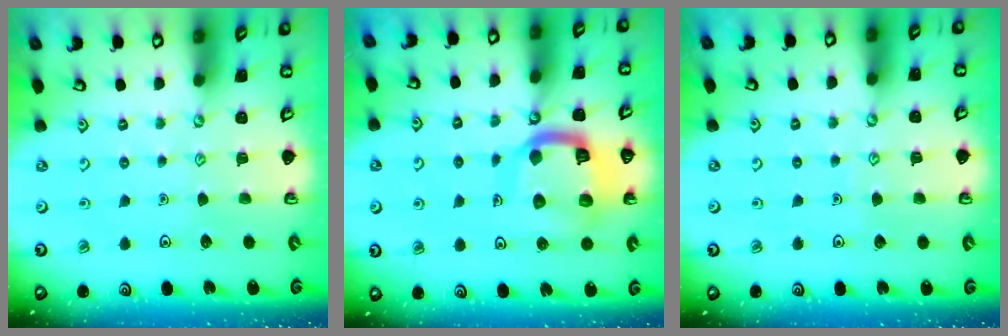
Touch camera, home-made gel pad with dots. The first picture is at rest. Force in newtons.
{"total": 14.5, "press": 14.4, "slide": 1.5}
{"total": 2.6, "press": 2.5, "slide": 0.3}